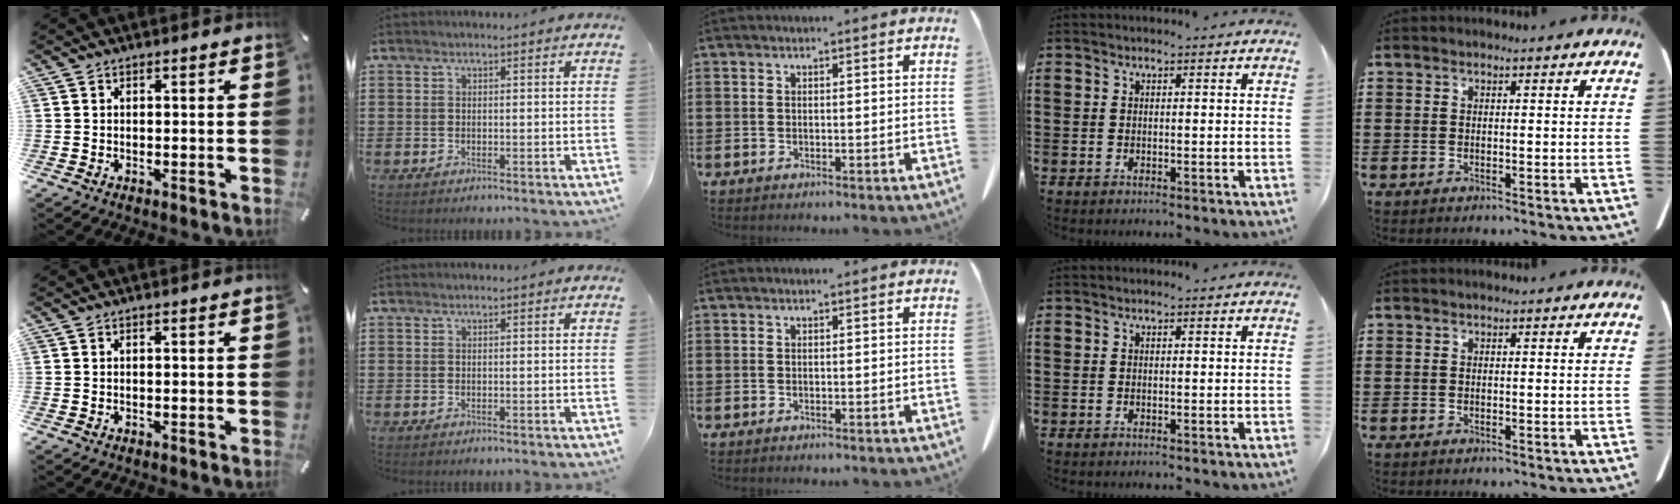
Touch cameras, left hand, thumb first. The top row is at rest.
{}